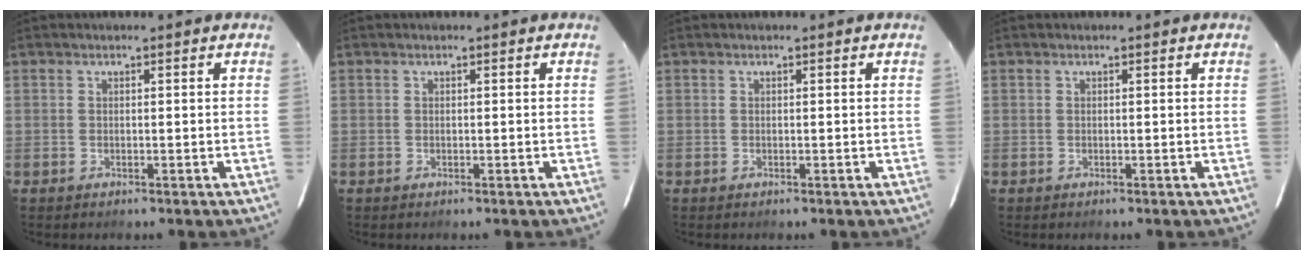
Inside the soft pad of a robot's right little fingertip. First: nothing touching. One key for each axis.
{"total": 0.0}
{"total": 0.0}
{"total": 0.0}